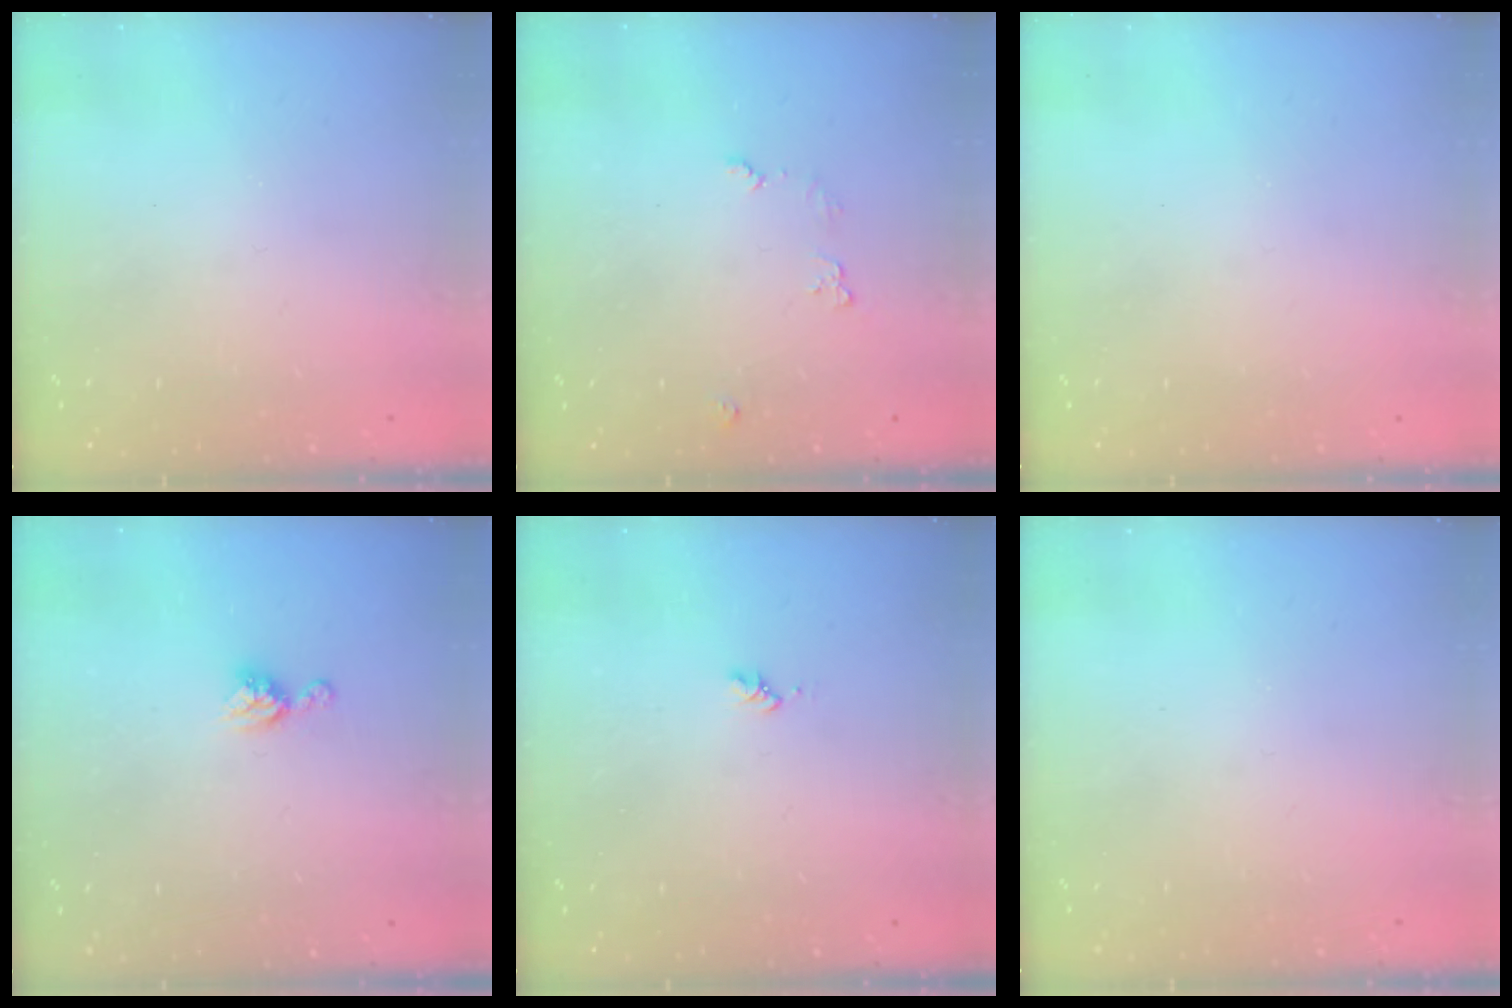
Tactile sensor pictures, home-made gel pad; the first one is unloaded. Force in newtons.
{"total": 5.2, "press": 5.1, "slide": 0.8}
{"total": 0.0}
{"total": 6.7, "press": 6.7, "slide": 0.5}
{"total": 1.7, "press": 1.7, "slide": 0.3}
{"total": 0.0}